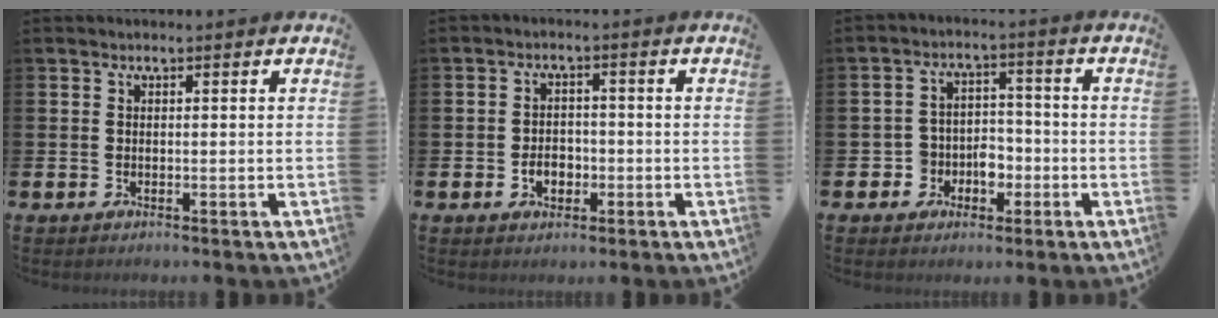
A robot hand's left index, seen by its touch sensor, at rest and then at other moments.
{"total": 3.0, "force": [-1.1, 2.2, 1.7], "torque": [-0.015, -0.007, -0.028]}
{"total": 4.2, "force": [-1.9, 3.7, 1.0], "torque": [-0.028, 0.004, -0.043]}